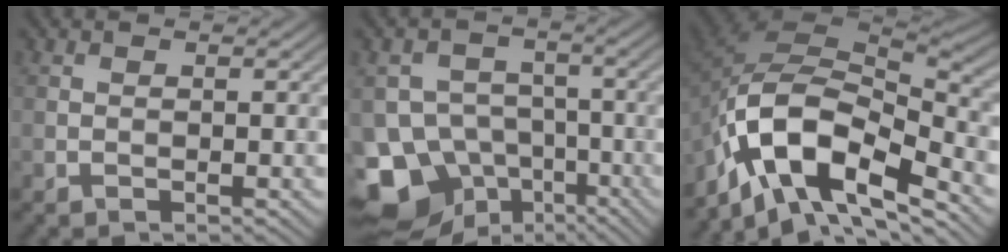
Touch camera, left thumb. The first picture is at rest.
{"total": 14.0, "force": [-8.5, 10.3, 4.3], "torque": [-0.108, -0.038, -0.136]}
{"total": 14.5, "force": [-7.1, 6.9, 10.6], "torque": [-0.208, -0.002, -0.140]}